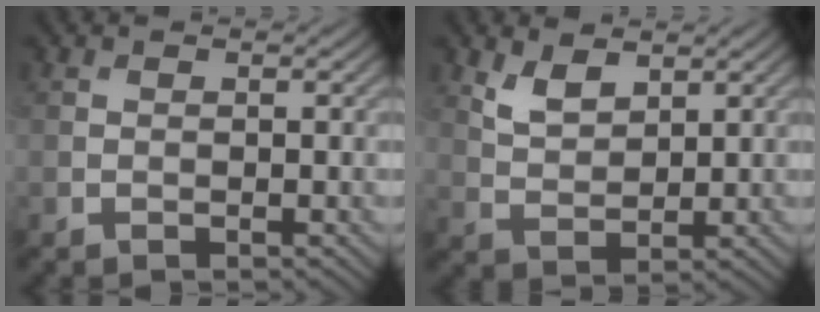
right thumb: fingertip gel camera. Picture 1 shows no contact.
{"total": 3.8, "force": [2.6, 1.8, 2.2], "torque": [-0.054, -0.007, 0.057]}